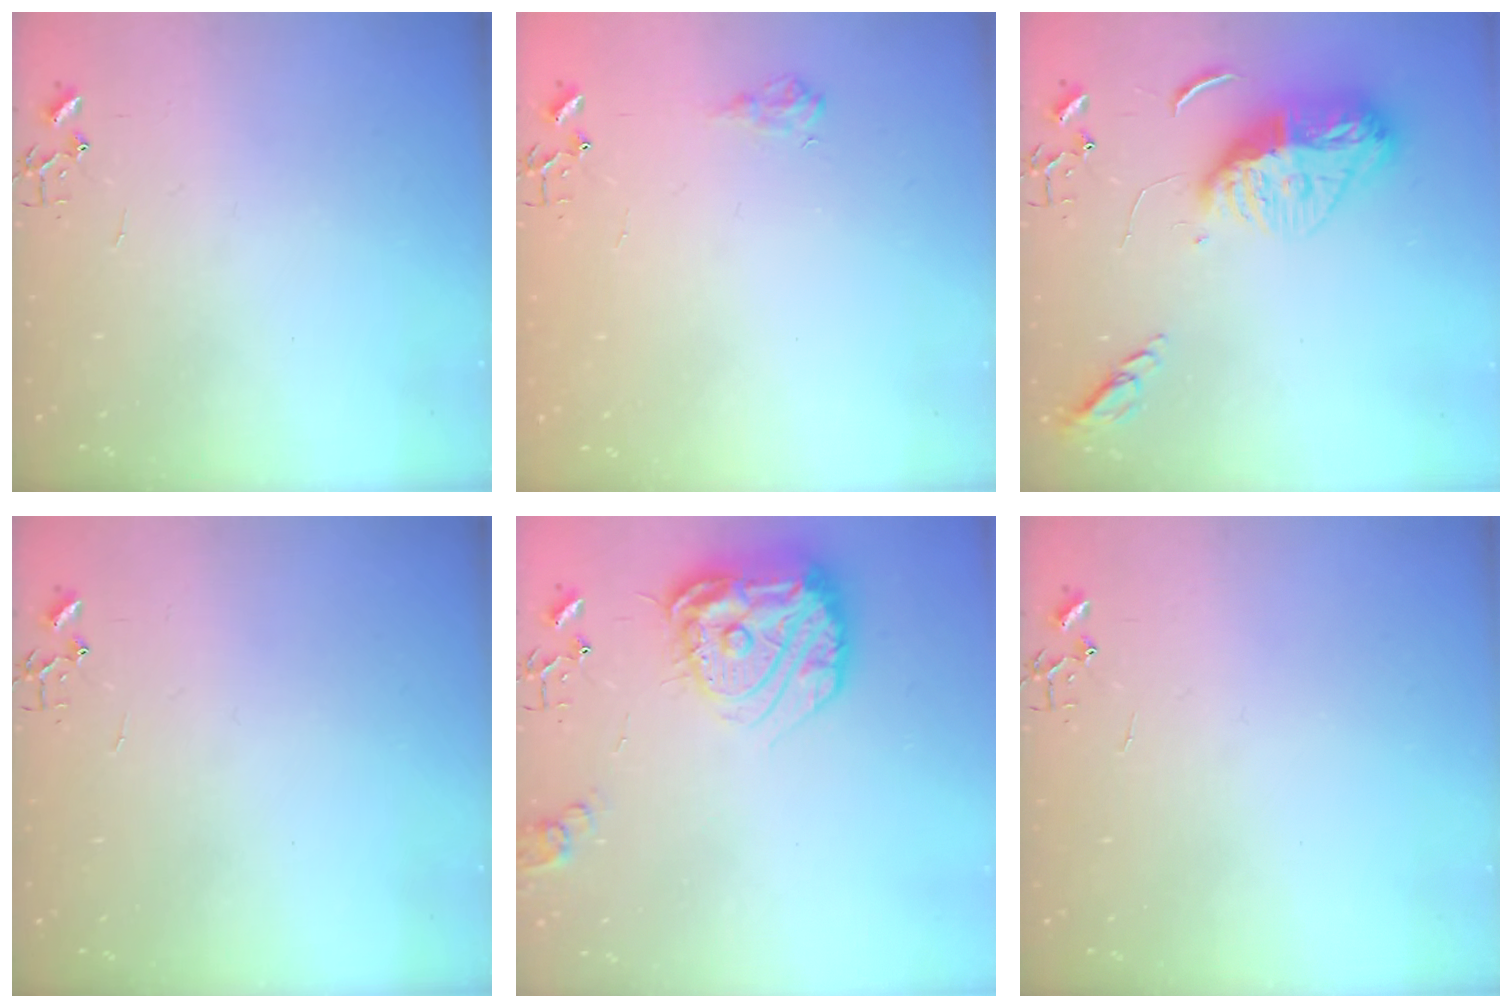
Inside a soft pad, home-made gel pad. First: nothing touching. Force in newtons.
{"total": 6.8, "press": 6.8, "slide": 0.8}
{"total": 15.6, "press": 15.5, "slide": 1.6}
{"total": 0.0}
{"total": 19.8, "press": 19.7, "slide": 2.0}
{"total": 0.0}